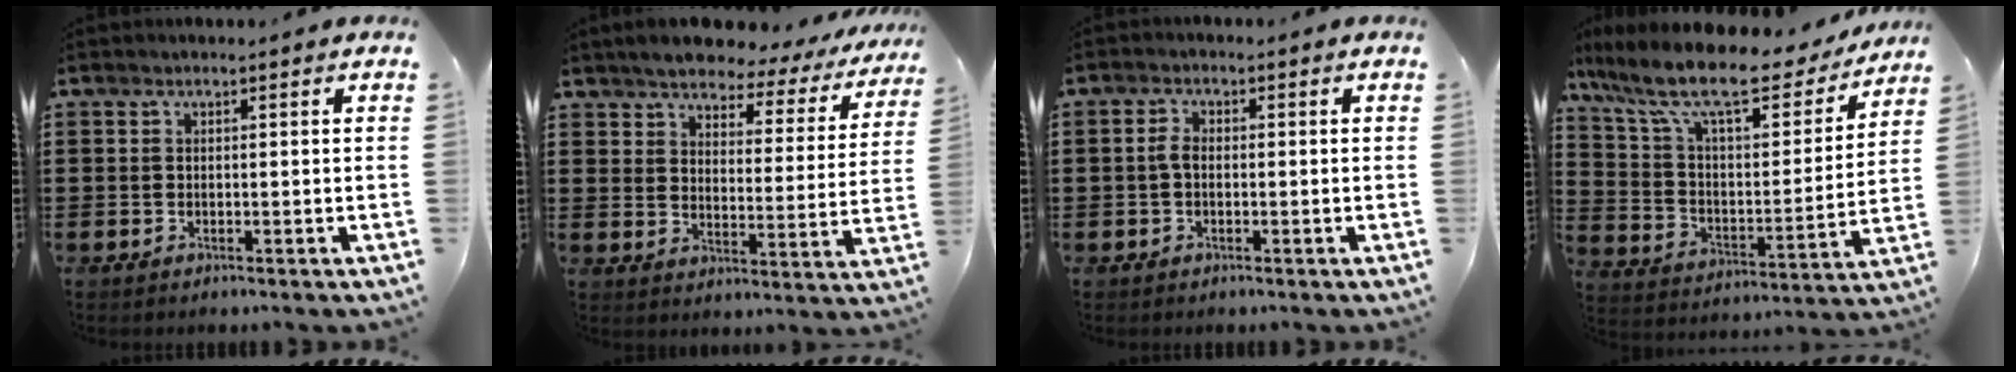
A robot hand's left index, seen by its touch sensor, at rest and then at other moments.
{"total": 4.7, "force": [4.4, 0.9, 1.3], "torque": [-0.052, -0.028, 0.071]}
{"total": 2.4, "force": [-0.2, 1.3, 1.9], "torque": [-0.046, 0.001, -0.007]}
{"total": 12.8, "force": [9.9, 2.9, 7.6], "torque": [-0.185, -0.051, 0.169]}